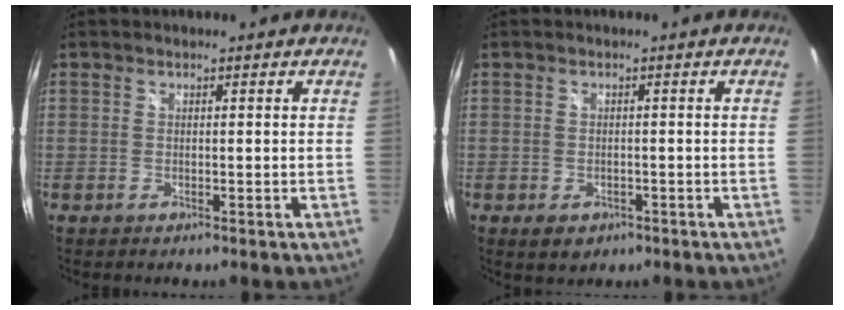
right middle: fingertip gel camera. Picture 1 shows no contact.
{"total": 3.3, "force": [-1.6, 2.3, 1.6], "torque": [-0.032, -0.008, -0.019]}